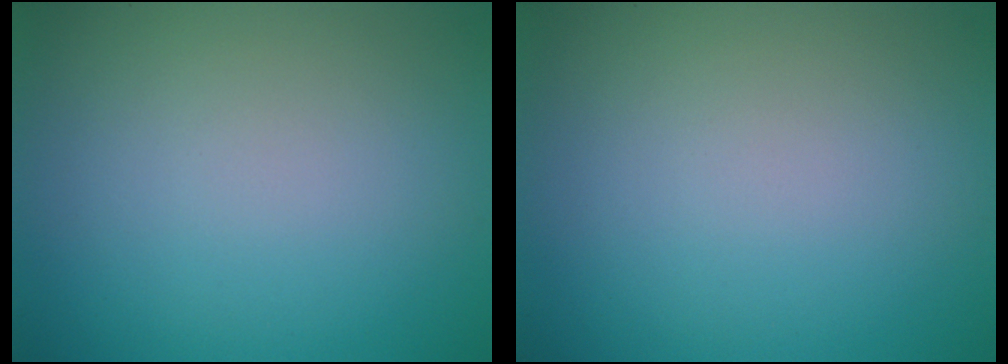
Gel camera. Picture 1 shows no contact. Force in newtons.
{"total": 0.0}